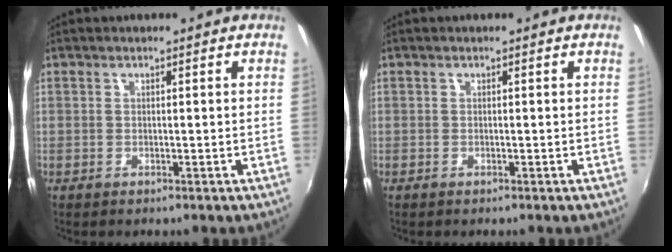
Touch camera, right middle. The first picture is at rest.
{"total": 0.0}